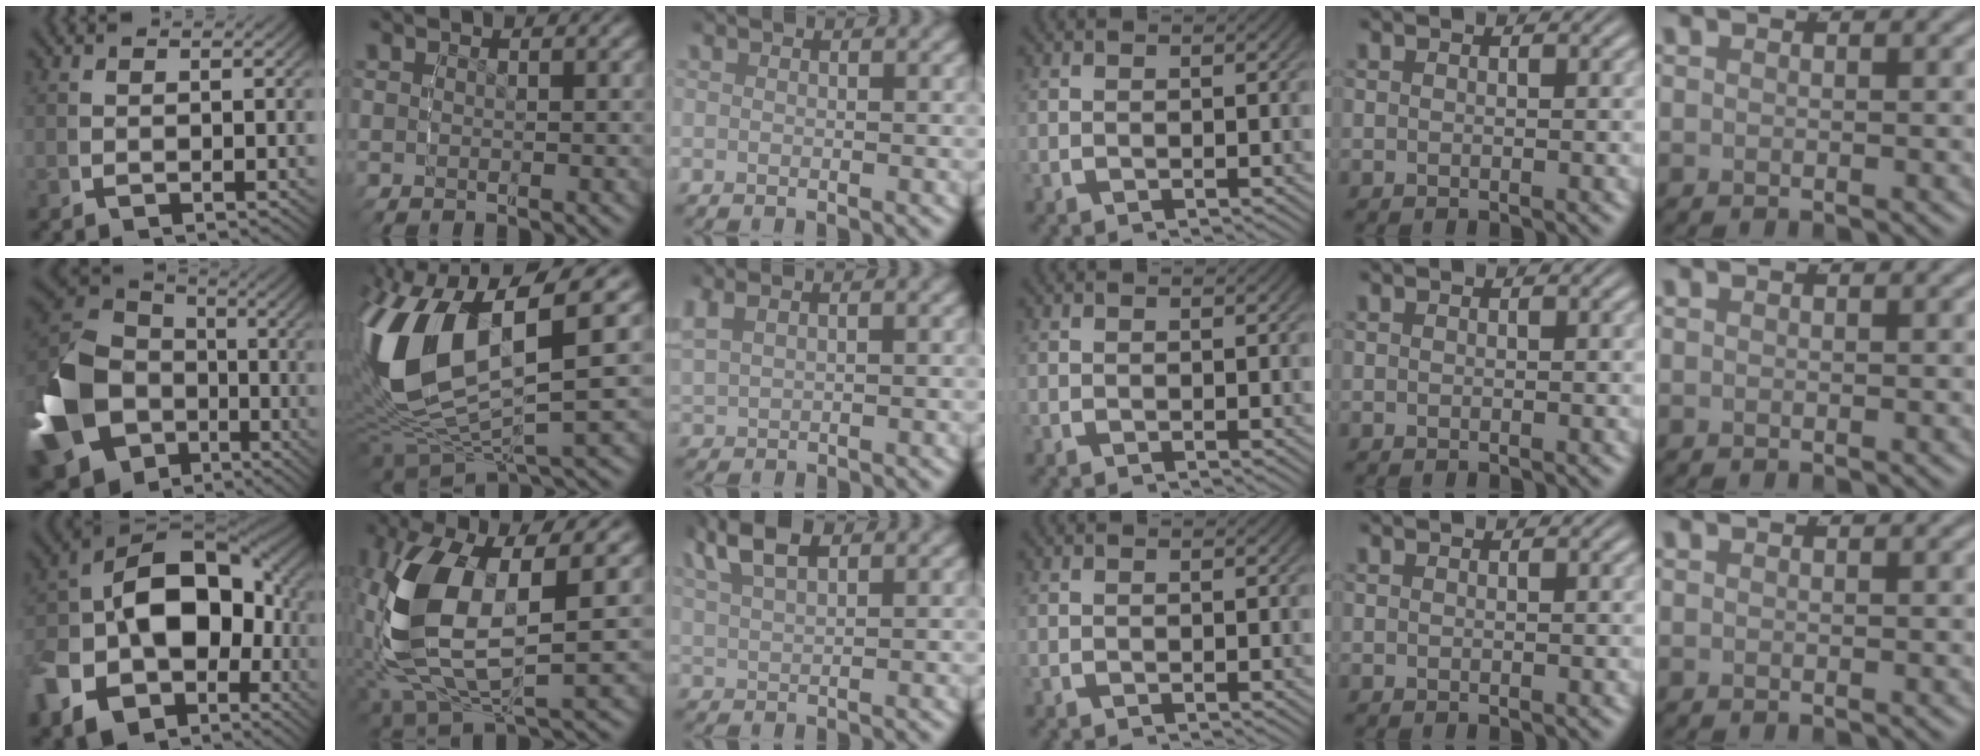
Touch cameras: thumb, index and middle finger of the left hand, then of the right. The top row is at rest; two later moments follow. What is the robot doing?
{"motion": "lift_and_place", "object": "pen"}